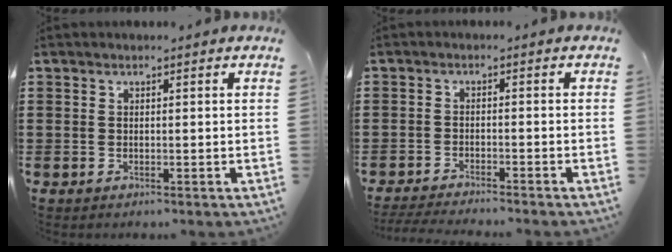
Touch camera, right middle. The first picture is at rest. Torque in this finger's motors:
{"motor_torque": [0.49, -0.31, 0.24, 0.04]}